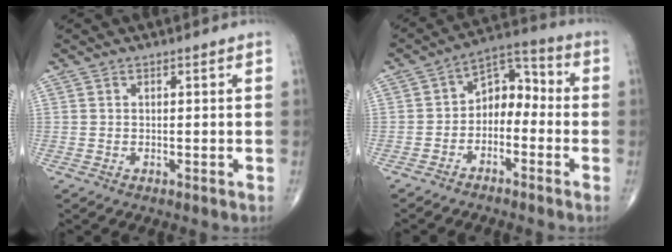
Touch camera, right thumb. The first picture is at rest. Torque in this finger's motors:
{"motor_torque": [-0.04, -0.01, 0.48, -0.04, 0.05]}